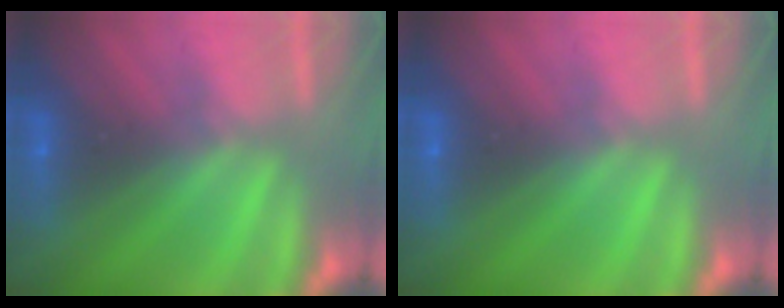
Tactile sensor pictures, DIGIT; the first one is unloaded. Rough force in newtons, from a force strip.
{"total": 0.0}